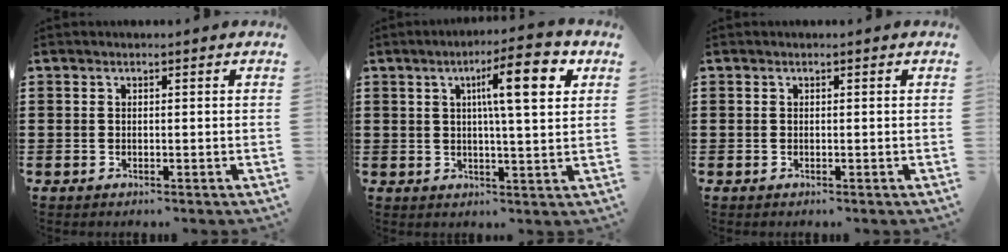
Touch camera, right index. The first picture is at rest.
{"total": 10.2, "force": [3.8, 2.1, 9.3], "torque": [-0.155, 0.000, 0.053]}
{"total": 0.0}